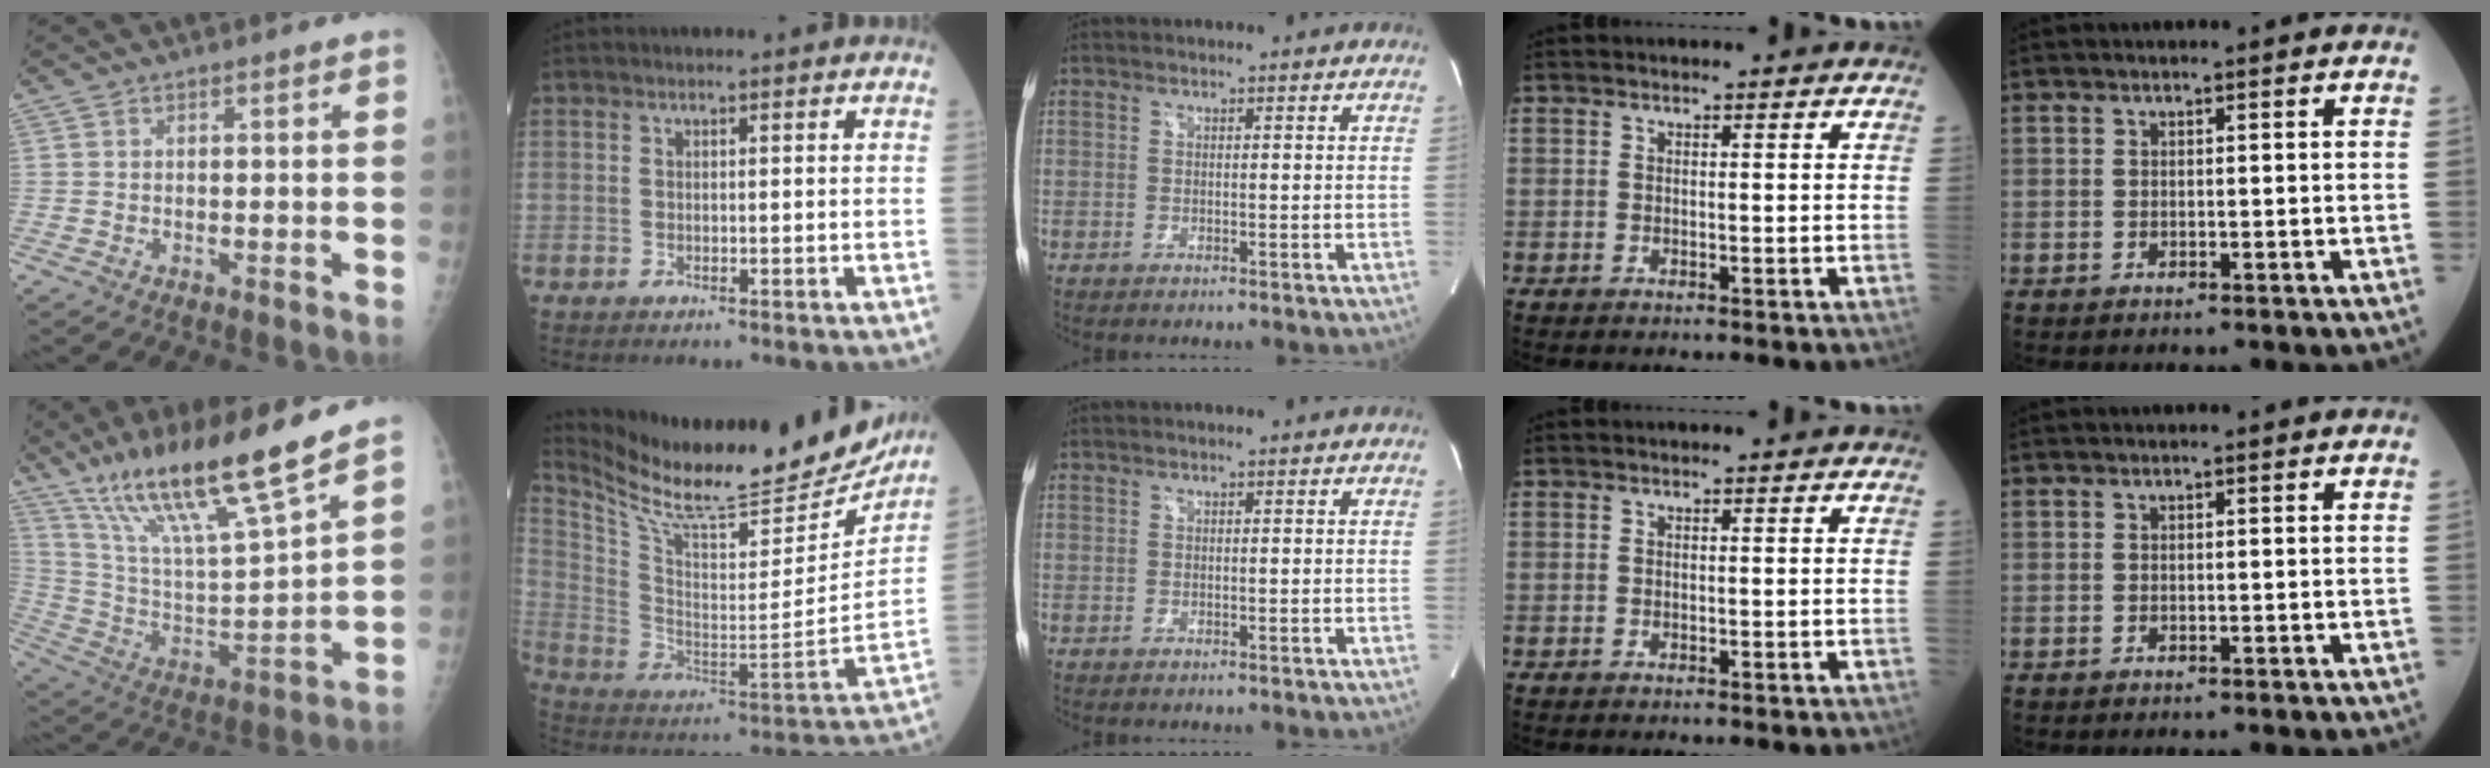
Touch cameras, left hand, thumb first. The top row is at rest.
{"thumb": {"total": 20.9, "force": [14.9, 1.8, 14.5], "torque": [-0.243, -0.062, 0.277]}, "index": {"total": 25.4, "force": [23.1, 4.1, 9.9], "torque": [-0.185, -0.071, 0.344]}}